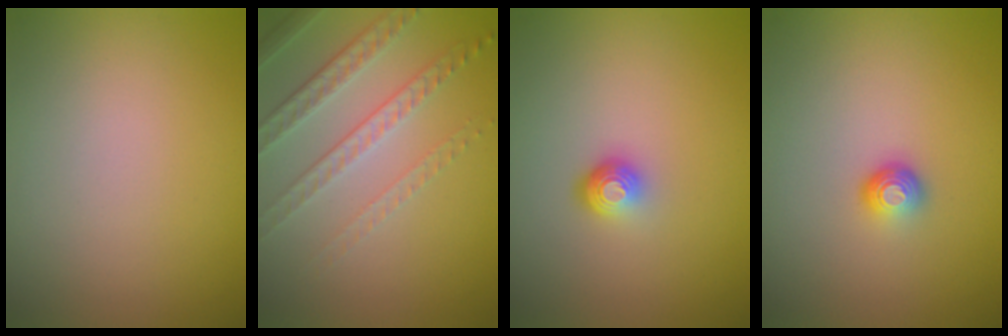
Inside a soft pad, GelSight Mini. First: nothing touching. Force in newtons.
{"total": 4.6, "press": 3.1, "slide": 3.3}
{"total": 1.8, "press": 1.2, "slide": 1.4}
{"total": 1.4, "press": 1.1, "slide": 1.0}